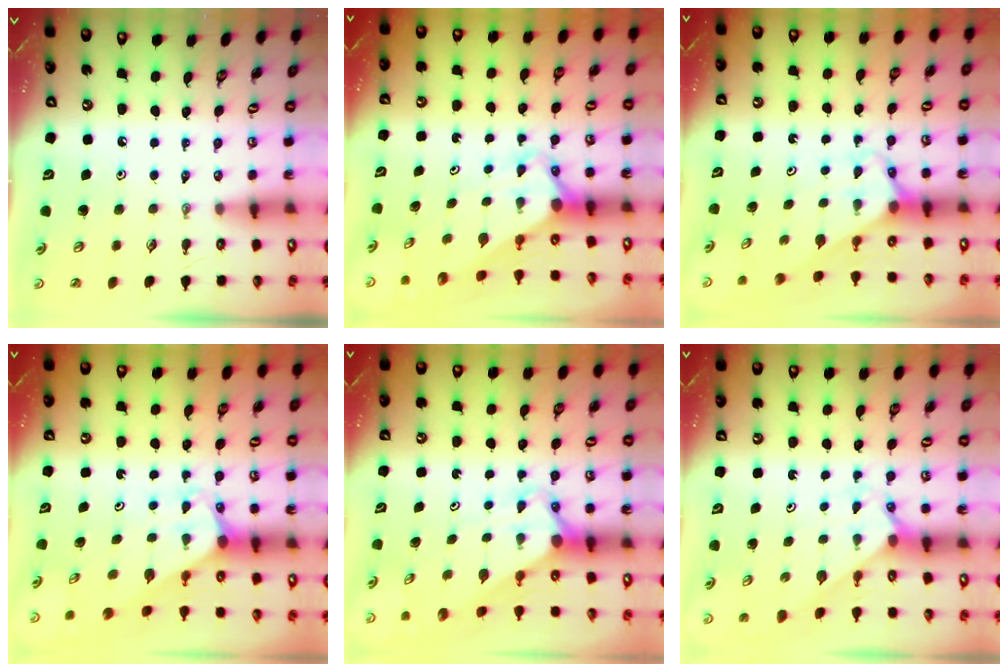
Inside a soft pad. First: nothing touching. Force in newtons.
{"total": 3.1, "press": 3.1, "slide": 0.2}
{"total": 3.0, "press": 3.0, "slide": 0.2}
{"total": 1.8, "press": 1.8, "slide": 0.1}
{"total": 3.0, "press": 3.0, "slide": 0.3}
{"total": 2.2, "press": 2.2, "slide": 0.2}